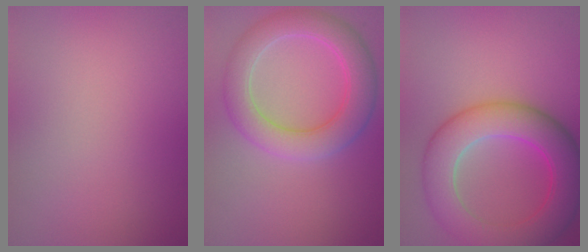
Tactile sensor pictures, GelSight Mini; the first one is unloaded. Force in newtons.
{"total": 5.6, "press": 5.5, "slide": 0.3}
{"total": 8.1, "press": 8.1, "slide": 0.4}